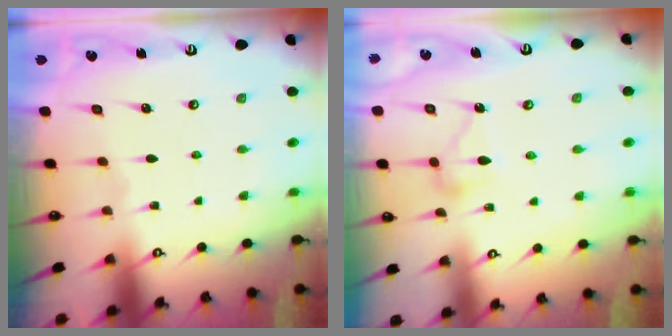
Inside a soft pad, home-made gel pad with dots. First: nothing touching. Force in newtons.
{"total": 10.3, "press": 10.3, "slide": 0.5}